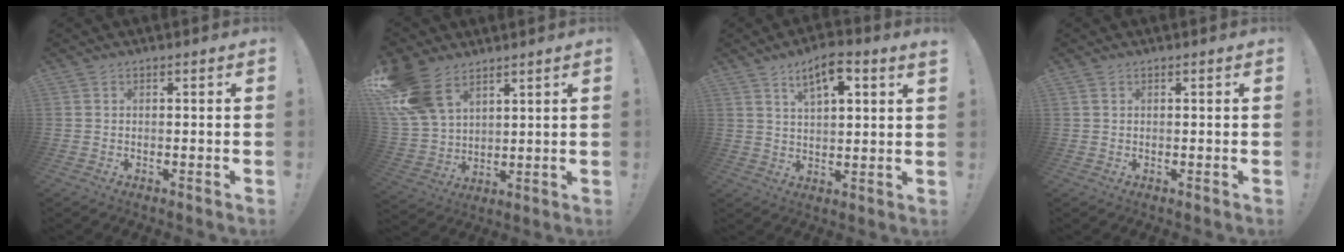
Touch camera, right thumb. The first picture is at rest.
{"total": 15.4, "force": [9.5, 9.2, 8.0], "torque": [-0.165, -0.046, 0.184]}
{"total": 7.8, "force": [4.7, 2.2, 5.8], "torque": [-0.090, -0.020, 0.078]}
{"total": 0.9, "force": [0.6, 0.6, 0.4], "torque": [-0.008, 0.002, 0.010]}